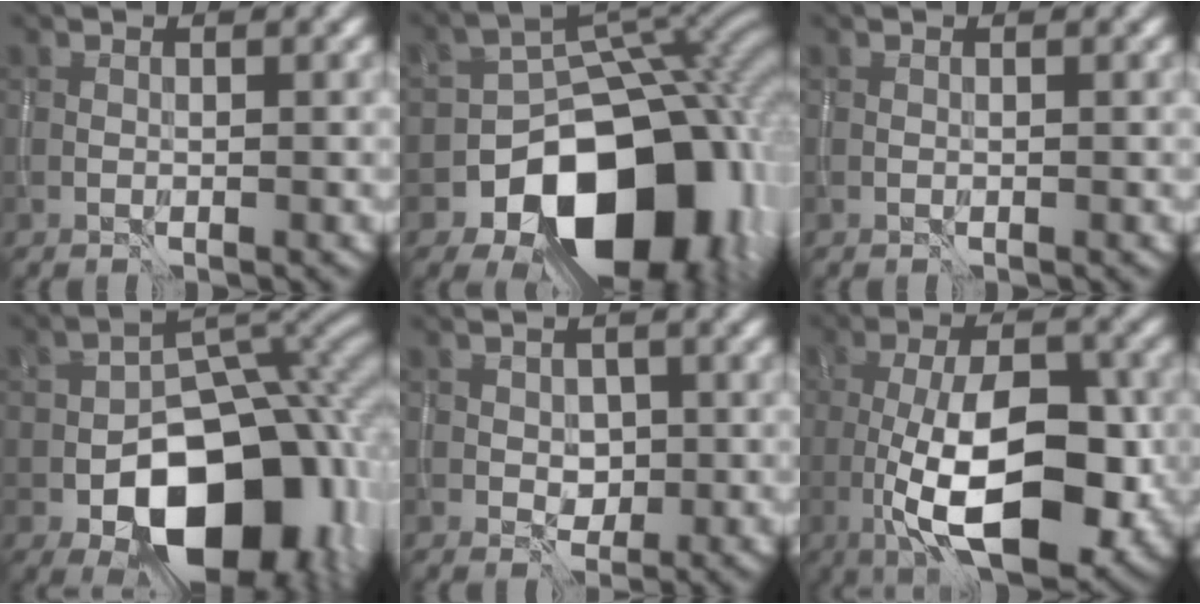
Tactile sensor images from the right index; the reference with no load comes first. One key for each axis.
{"total": 15.6, "fx": -6.9, "fy": 10.7, "fz": 9.1, "tx": -0.093, "ty": -0.017, "tz": -0.105}
{"total": 0.0}
{"total": 15.7, "fx": -5.3, "fy": 10.2, "fz": 10.7, "tx": -0.126, "ty": -0.021, "tz": -0.076}
{"total": 1.7, "fx": 0.0, "fy": 1.5, "fz": 0.9, "tx": -0.014, "ty": -0.002, "tz": 0.002}
{"total": 11.8, "fx": -2.6, "fy": 5.0, "fz": 10.4, "tx": -0.168, "ty": -0.003, "tz": -0.045}